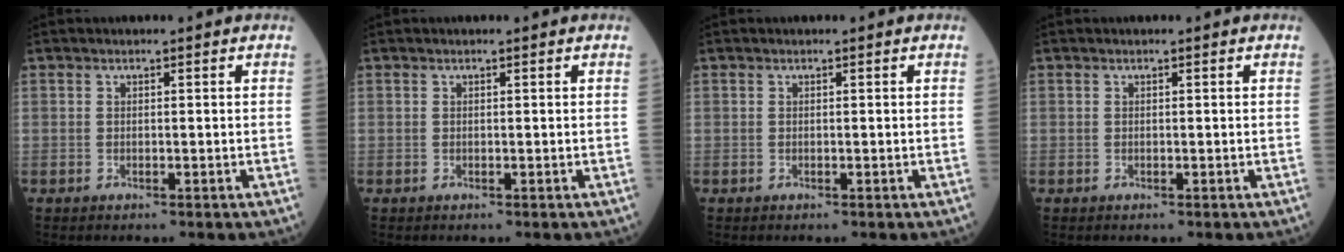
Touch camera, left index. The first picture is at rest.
{"total": 0.0}
{"total": 0.0}
{"total": 0.0}